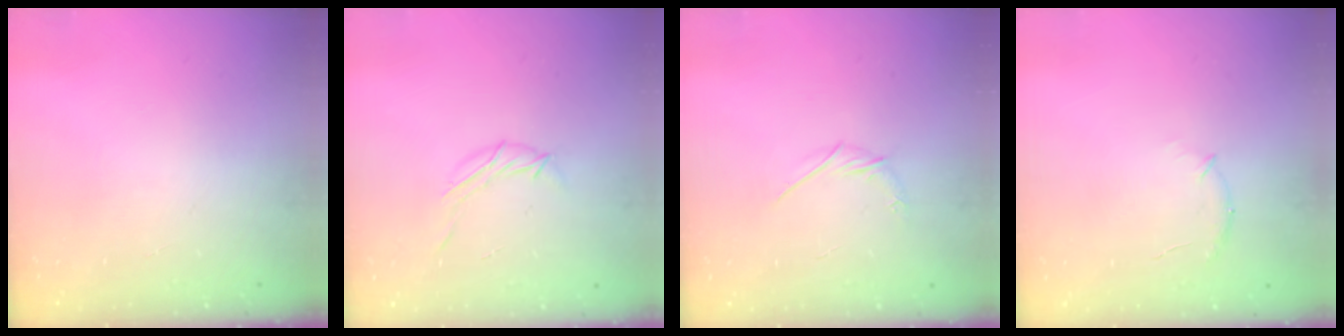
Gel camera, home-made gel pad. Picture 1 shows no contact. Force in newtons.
{"total": 5.5, "press": 5.4, "slide": 1.2}
{"total": 3.3, "press": 3.2, "slide": 0.7}
{"total": 6.9, "press": 6.7, "slide": 1.8}